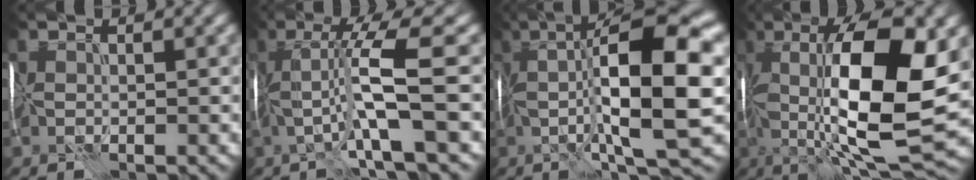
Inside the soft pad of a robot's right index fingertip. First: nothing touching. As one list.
[{"total": 6.8, "force": [0.1, 0.1, 6.8], "torque": [-0.130, 0.019, -0.003]}, {"total": 12.9, "force": [1.0, 2.4, 12.6], "torque": [-0.210, 0.015, 0.020]}, {"total": 13.3, "force": [1.9, 3.5, 12.6], "torque": [-0.212, -0.007, 0.035]}]